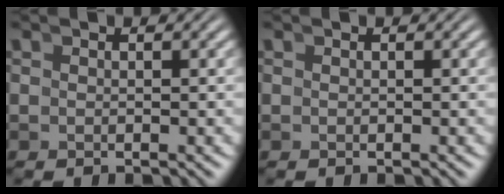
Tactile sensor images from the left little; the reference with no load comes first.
{"total": 0.0}